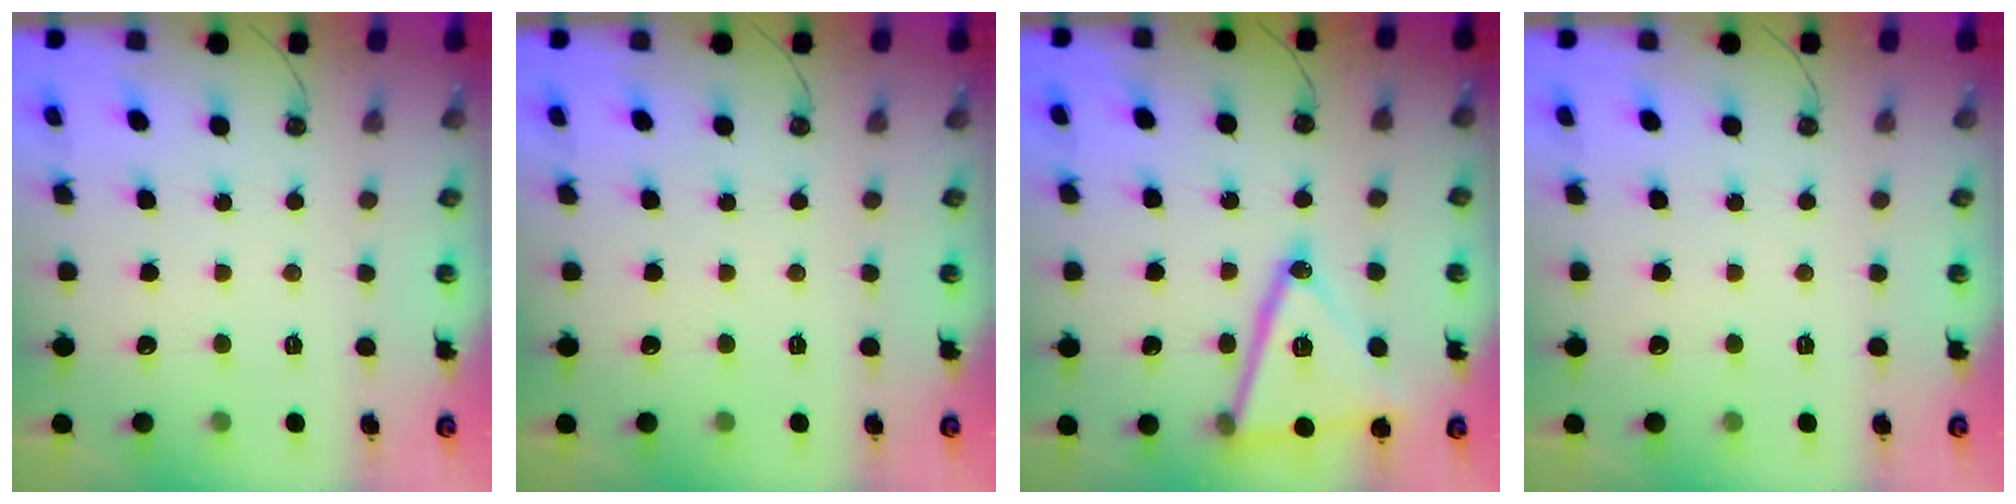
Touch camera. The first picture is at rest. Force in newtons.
{"total": 0.0}
{"total": 21.0, "press": 20.8, "slide": 3.4}
{"total": 0.0}